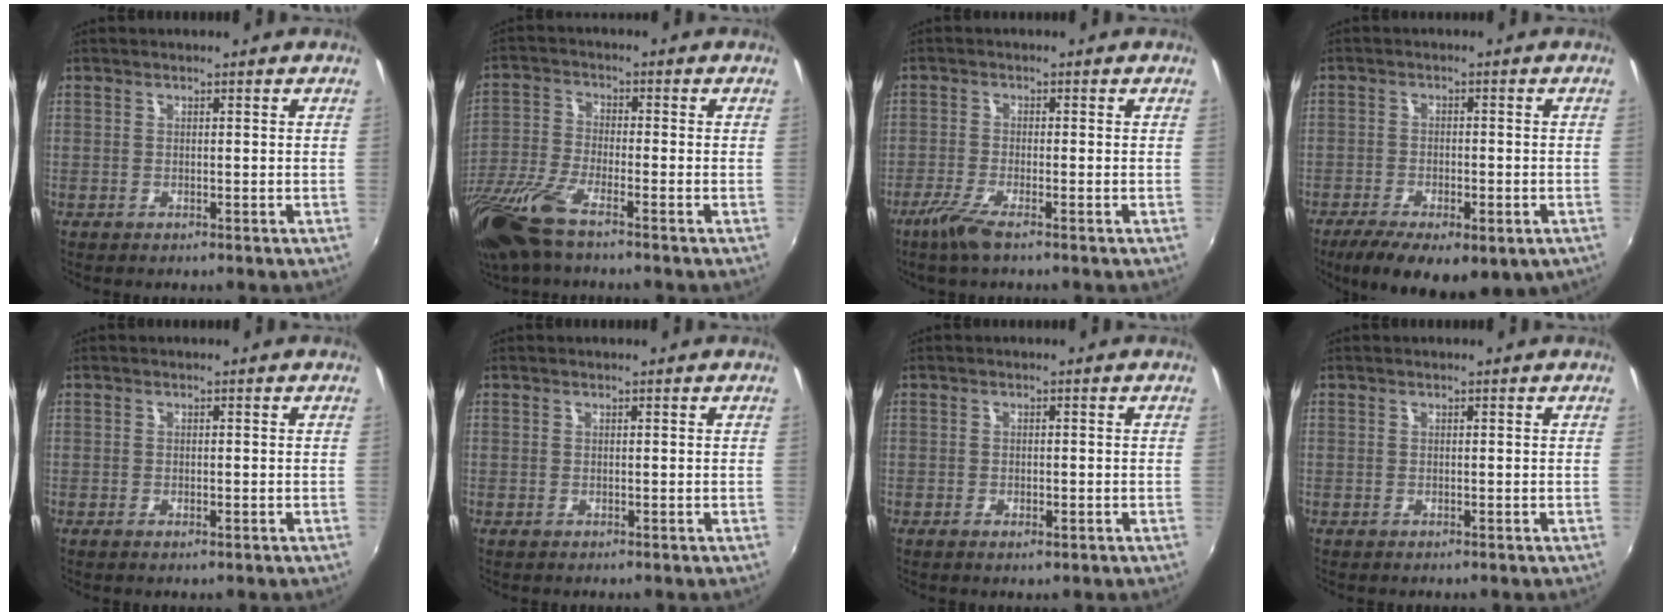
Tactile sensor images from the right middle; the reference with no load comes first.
{"total": 12.4, "force": [-8.9, 2.4, 8.4], "torque": [-0.192, -0.039, -0.180]}
{"total": 4.7, "force": [-3.2, 0.1, 3.3], "torque": [-0.087, -0.012, -0.066]}
{"total": 14.5, "force": [-8.6, 6.1, 10.0], "torque": [-0.196, -0.043, -0.123]}
{"total": 0.8, "force": [-0.5, 0.4, 0.5], "torque": [-0.009, -0.003, -0.008]}
{"total": 0.0}
{"total": 1.8, "force": [-0.9, 0.9, 1.2], "torque": [-0.022, -0.005, -0.015]}
{"total": 0.0}